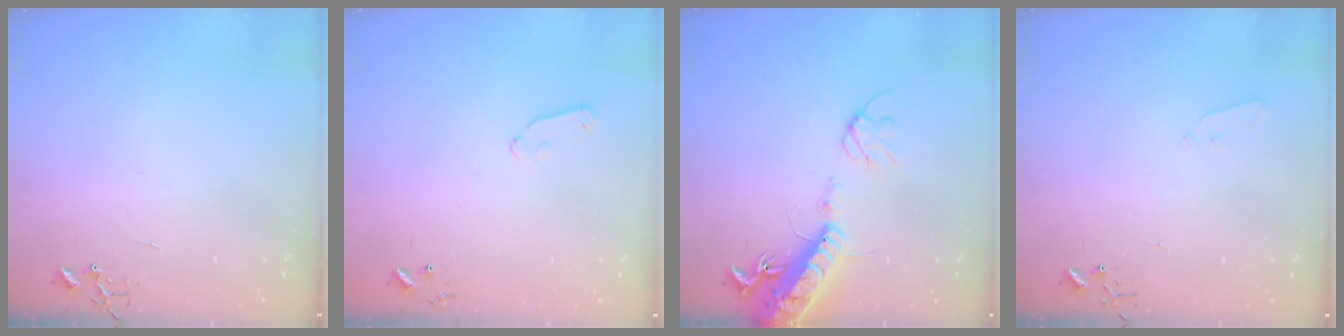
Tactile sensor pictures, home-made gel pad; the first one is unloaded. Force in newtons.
{"total": 5.9, "press": 5.9, "slide": 0.8}
{"total": 17.2, "press": 16.7, "slide": 3.9}
{"total": 3.3, "press": 3.3, "slide": 0.4}